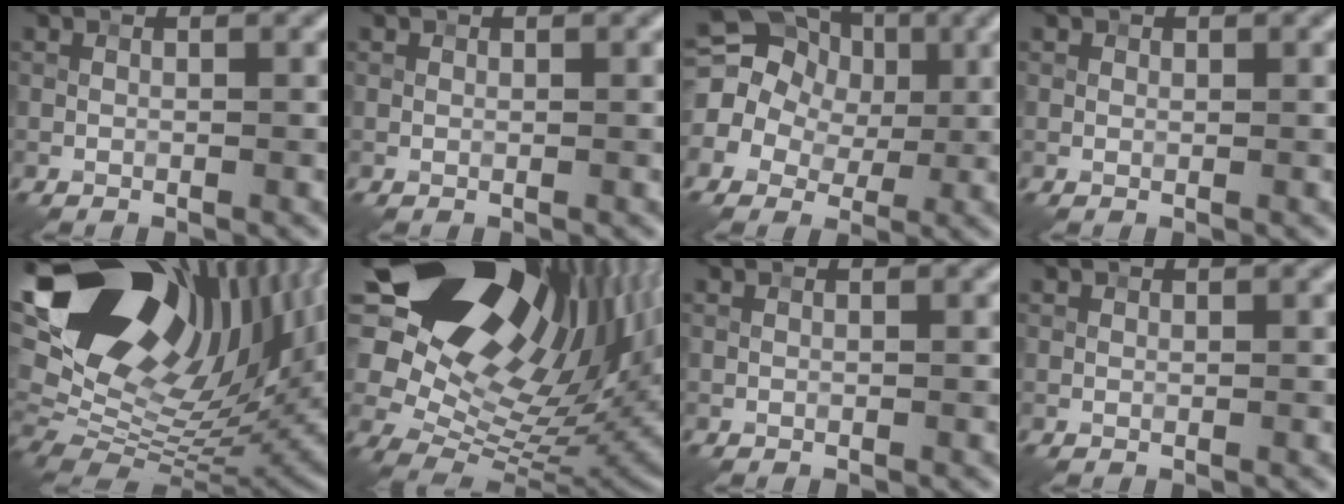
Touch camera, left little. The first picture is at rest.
{"total": 0.0}
{"total": 12.8, "force": [2.4, 11.4, 5.2], "torque": [-0.117, 0.044, 0.013]}
{"total": 0.5, "force": [0.3, 0.4, 0.1], "torque": [0.002, -0.001, 0.004]}
{"total": 20.9, "force": [9.0, 11.3, 15.1], "torque": [-0.250, 0.040, 0.154]}
{"total": 21.5, "force": [10.5, 12.7, 13.8], "torque": [-0.244, 0.052, 0.188]}
{"total": 0.0}
{"total": 0.0}